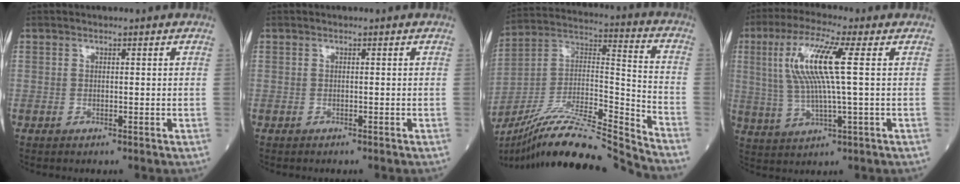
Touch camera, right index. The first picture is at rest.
{"total": 0.7, "force": [-0.6, 0.1, 0.3], "torque": [-0.005, 0.000, -0.009]}
{"total": 21.5, "force": [-19.8, -0.9, 8.3], "torque": [-0.183, 0.017, -0.342]}
{"total": 10.7, "force": [2.4, 0.1, 10.5], "torque": [-0.227, 0.011, 0.046]}